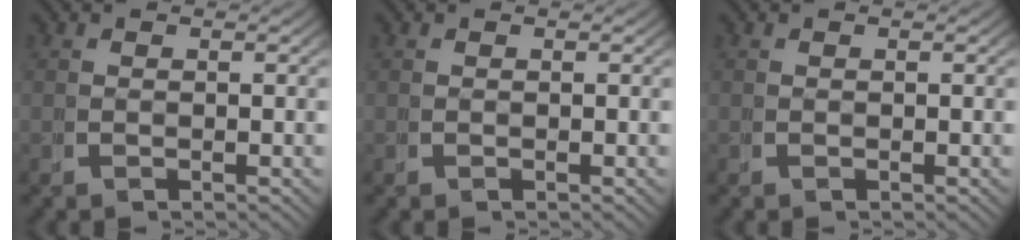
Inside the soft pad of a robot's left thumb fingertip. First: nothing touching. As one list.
[{"total": 0.0}, {"total": 0.0}]